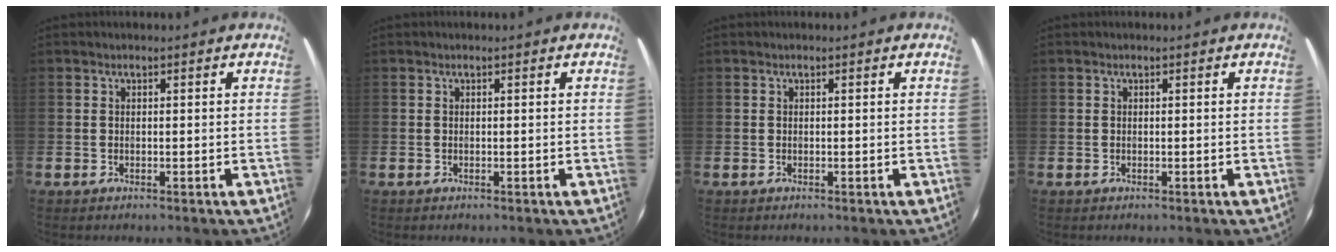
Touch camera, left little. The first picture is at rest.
{"total": 0.0}
{"total": 0.0}
{"total": 0.0}